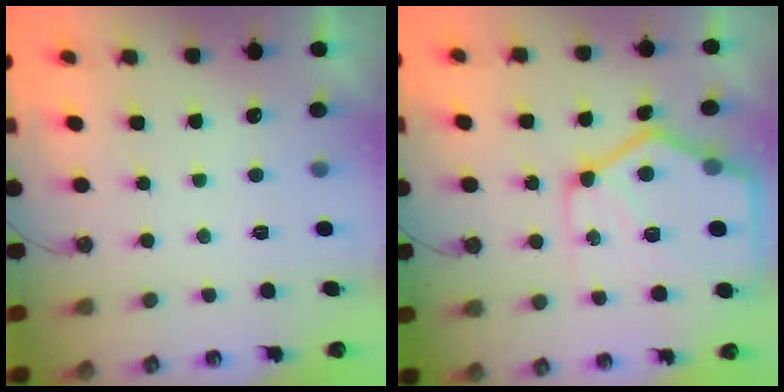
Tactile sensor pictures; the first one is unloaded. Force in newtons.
{"total": 20.1, "press": 20.0, "slide": 2.0}